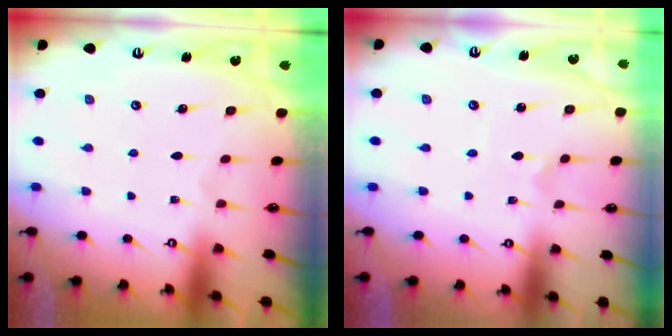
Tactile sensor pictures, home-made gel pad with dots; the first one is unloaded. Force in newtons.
{"total": 0.8, "press": 0.8, "slide": 0.2}